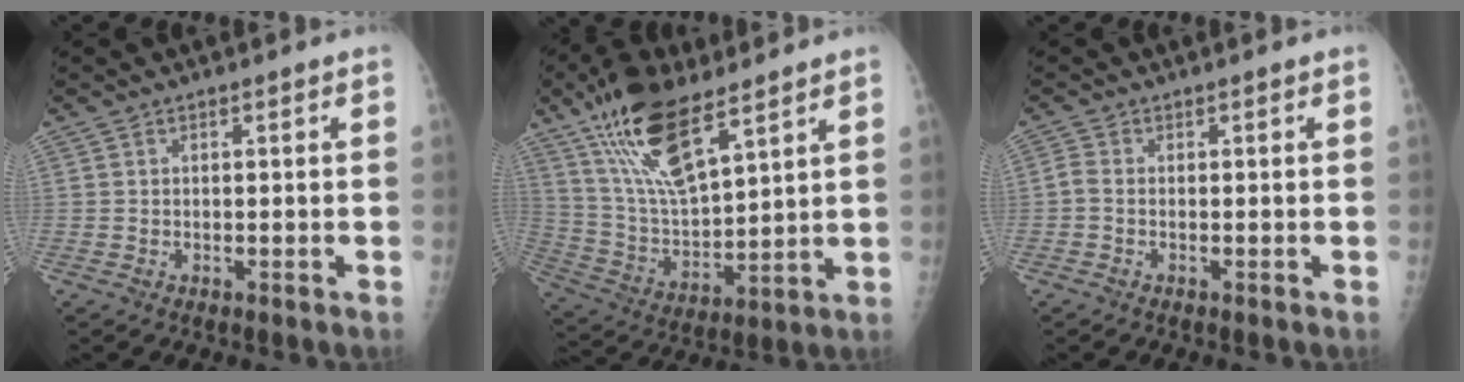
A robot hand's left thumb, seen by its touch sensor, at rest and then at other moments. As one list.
[{"total": 17.2, "force": [10.8, 6.2, 12.0], "torque": [-0.208, -0.045, 0.214]}, {"total": 1.2, "force": [-0.3, 0.6, 1.1], "torque": [-0.028, -0.002, -0.013]}]